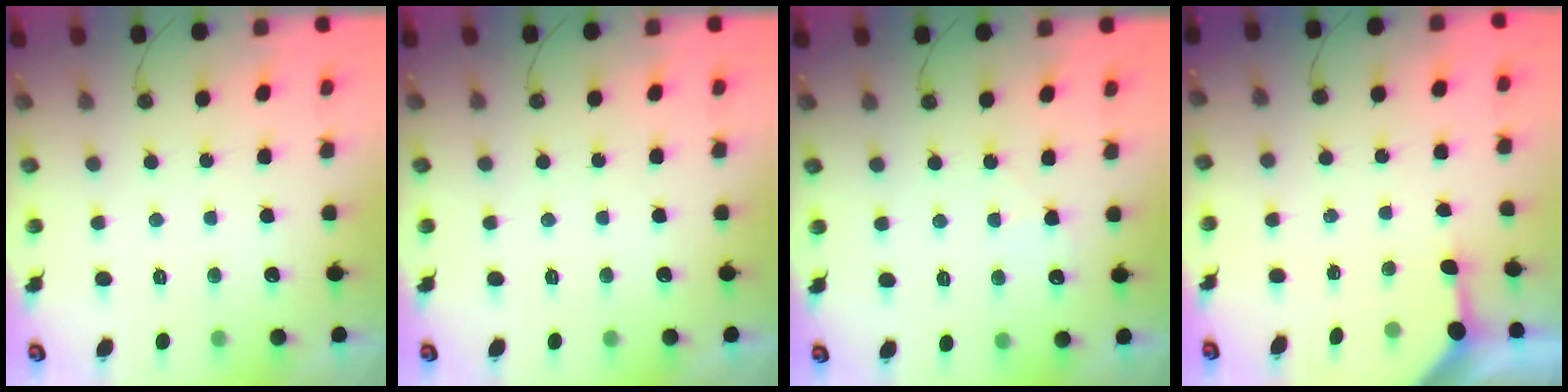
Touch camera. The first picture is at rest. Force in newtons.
{"total": 0.0}
{"total": 5.0, "press": 4.9, "slide": 0.7}
{"total": 3.5, "press": 3.4, "slide": 0.4}